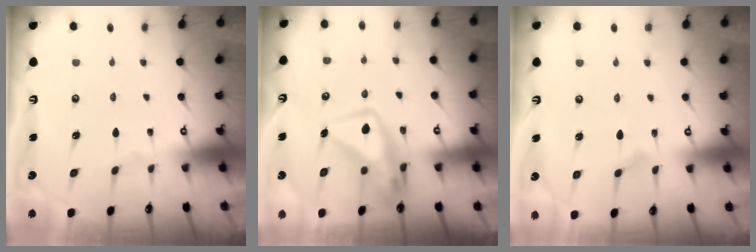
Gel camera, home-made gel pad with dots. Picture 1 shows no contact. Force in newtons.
{"total": 10.9, "press": 10.9, "slide": 1.0}
{"total": 8.1, "press": 8.1, "slide": 0.4}